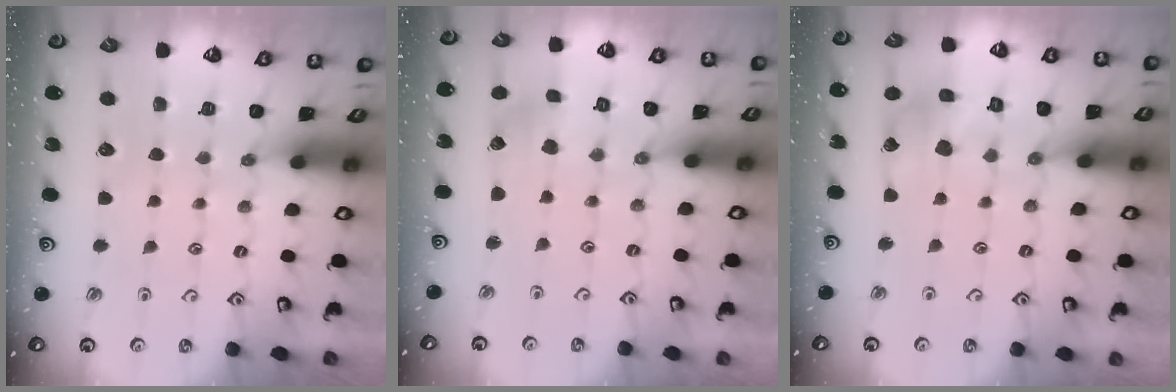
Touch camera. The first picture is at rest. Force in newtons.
{"total": 1.2, "press": 1.1, "slide": 0.2}
{"total": 9.5, "press": 9.4, "slide": 1.2}